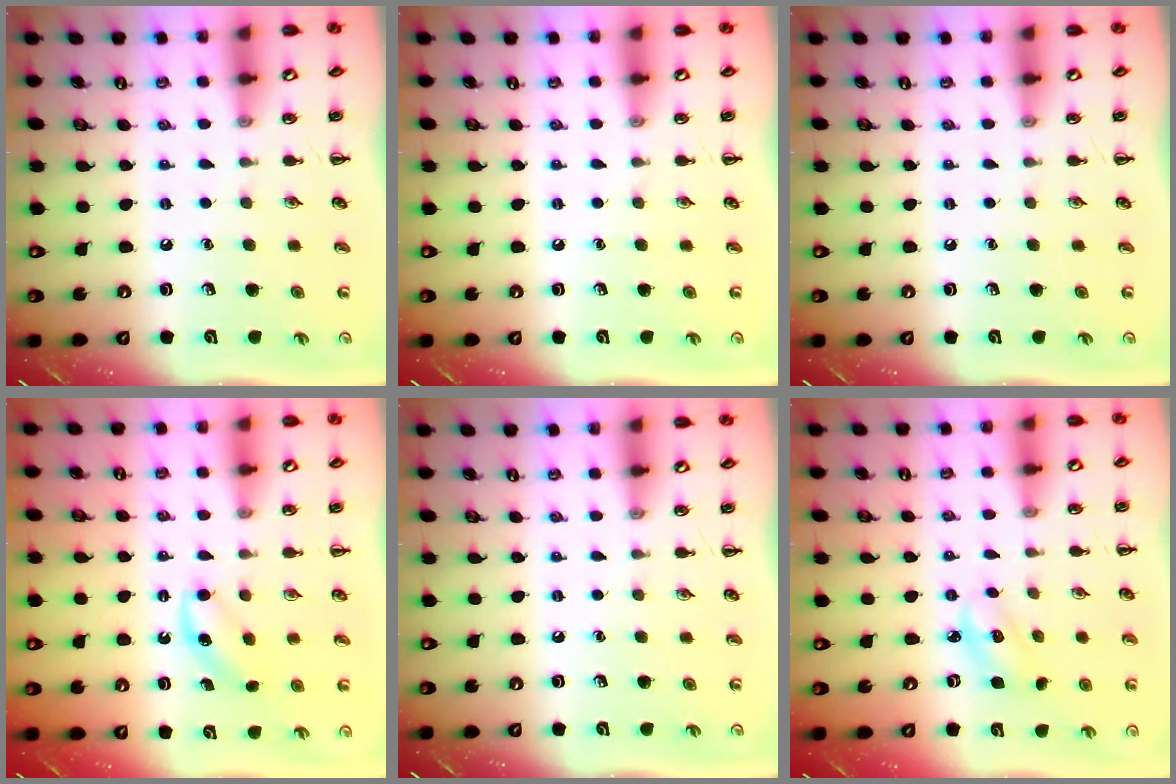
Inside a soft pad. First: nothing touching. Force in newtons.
{"total": 0.0}
{"total": 0.0}
{"total": 5.1, "press": 4.8, "slide": 1.4}
{"total": 0.0}
{"total": 2.6, "press": 2.5, "slide": 0.5}